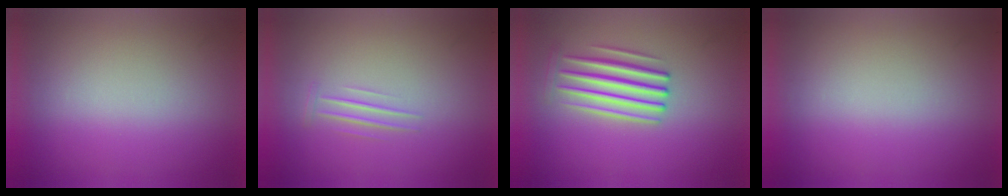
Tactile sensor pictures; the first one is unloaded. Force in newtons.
{"total": 1.1}
{"total": 3.2}
{"total": 0.0}